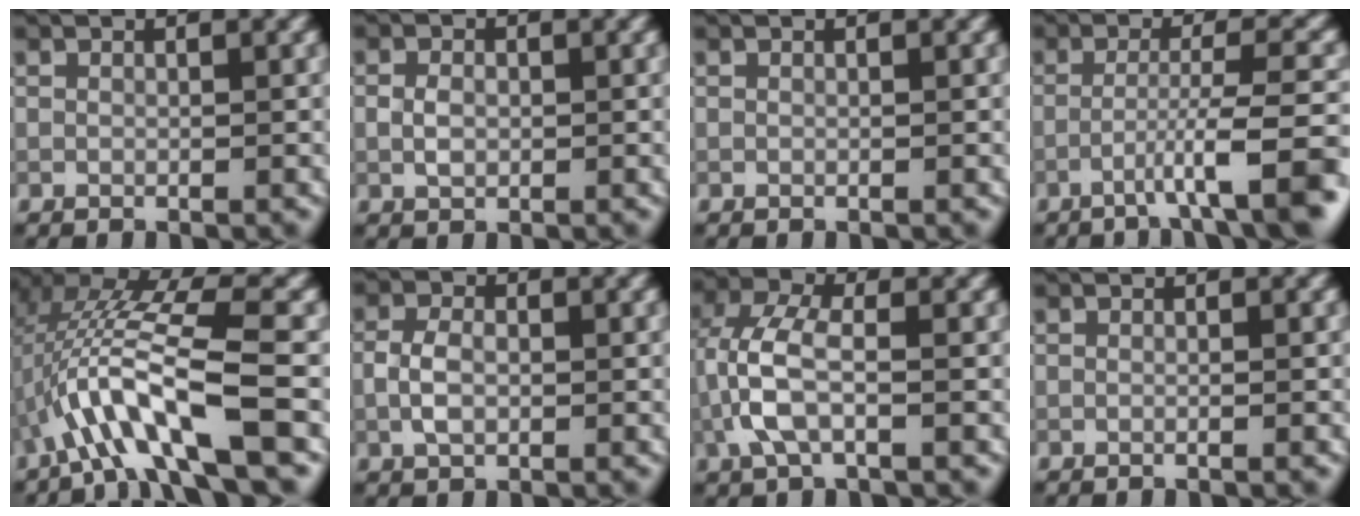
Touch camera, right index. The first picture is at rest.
{"total": 1.7, "force": [-0.2, 1.2, 1.2], "torque": [-0.024, 0.001, -0.005]}
{"total": 0.0}
{"total": 6.1, "force": [-3.1, 0.7, 5.2], "torque": [-0.077, 0.009, -0.056]}
{"total": 8.7, "force": [-2.3, 1.9, 8.2], "torque": [-0.163, 0.020, -0.047]}
{"total": 2.8, "force": [-0.4, 1.7, 2.1], "torque": [-0.046, 0.002, -0.011]}
{"total": 5.1, "force": [-1.1, 2.4, 4.4], "torque": [-0.105, 0.013, -0.029]}
{"total": 0.6, "force": [-0.2, 0.2, 0.6], "torque": [-0.007, -0.005, -0.010]}